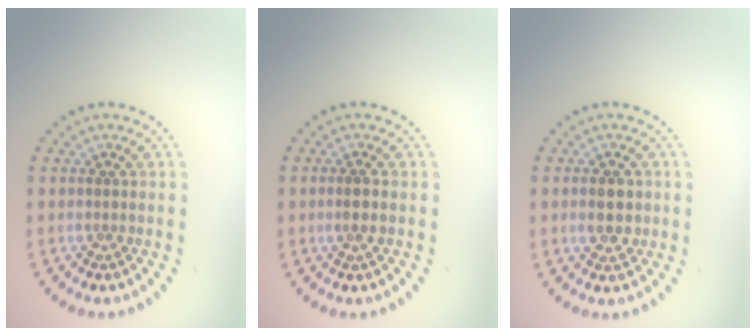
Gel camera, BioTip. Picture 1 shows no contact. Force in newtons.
{"total": 1.3, "press": 1.2, "slide": 0.5}
{"total": 2.2, "press": 2.2, "slide": 0.0}